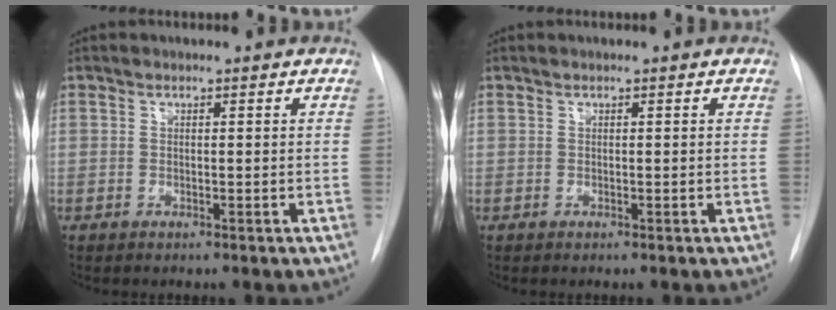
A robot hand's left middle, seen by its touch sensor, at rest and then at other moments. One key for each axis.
{"total": 0.0}